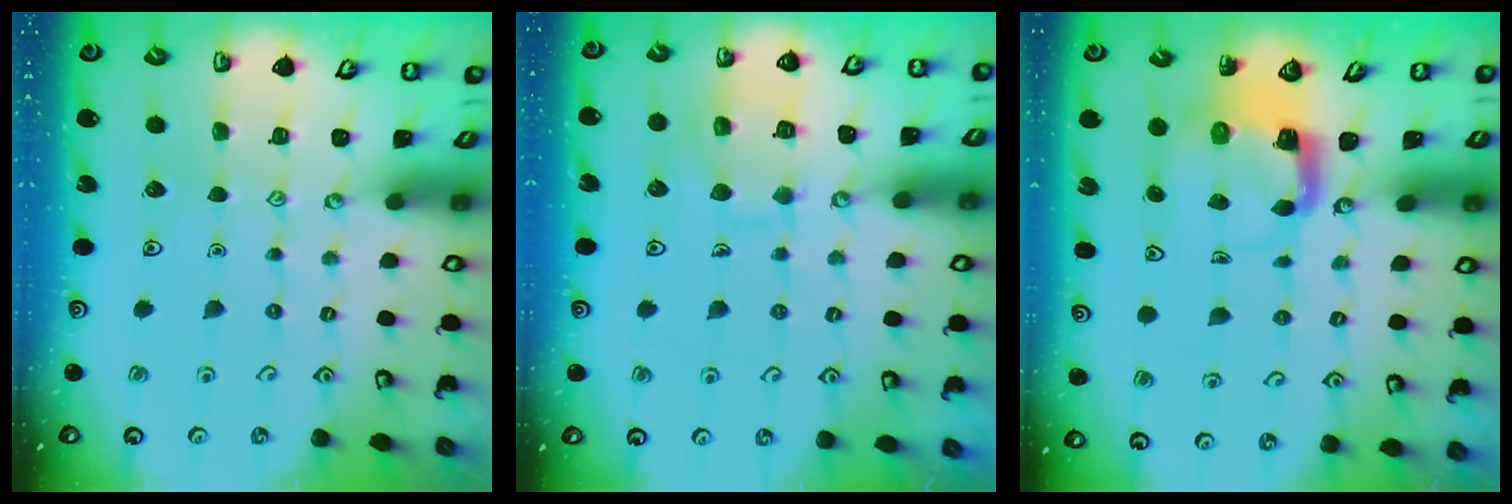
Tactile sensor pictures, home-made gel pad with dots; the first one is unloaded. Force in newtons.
{"total": 9.9, "press": 9.8, "slide": 1.0}
{"total": 3.9, "press": 3.9, "slide": 0.4}